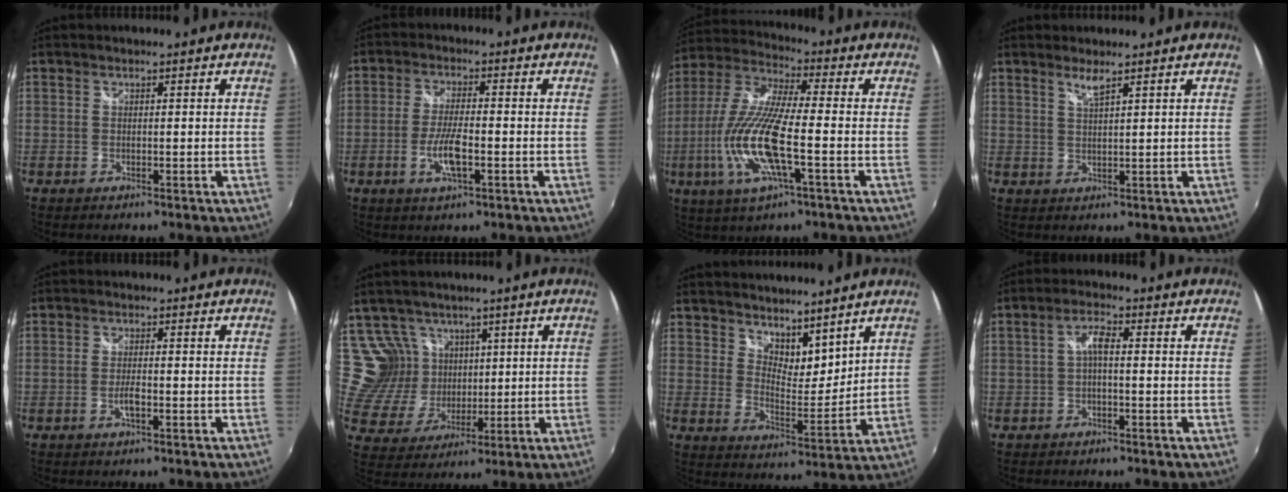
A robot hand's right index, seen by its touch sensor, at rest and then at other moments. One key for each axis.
{"total": 6.5, "fx": -2.2, "fy": 1.6, "fz": 5.9, "tx": -0.123, "ty": -0.005, "tz": -0.044}
{"total": 16.7, "fx": -4.7, "fy": 3.4, "fz": 15.7, "tx": -0.332, "ty": -0.016, "tz": -0.094}
{"total": 2.3, "fx": 1.7, "fy": -0.1, "fz": 1.5, "tx": -0.030, "ty": -0.002, "tz": 0.030}
{"total": 2.5, "fx": -1.0, "fy": 0.5, "fz": 2.2, "tx": -0.047, "ty": -0.002, "tz": -0.020}
{"total": 9.3, "fx": 5.0, "fy": 7.4, "fz": 2.5, "tx": -0.052, "ty": 0.010, "tz": 0.118}
{"total": 8.5, "fx": 7.0, "fy": 3.6, "fz": 3.1, "tx": -0.040, "ty": -0.001, "tz": 0.125}
{"total": 2.9, "fx": -0.4, "fy": 0.9, "fz": 2.7, "tx": -0.056, "ty": 0.009, "tz": -0.008}